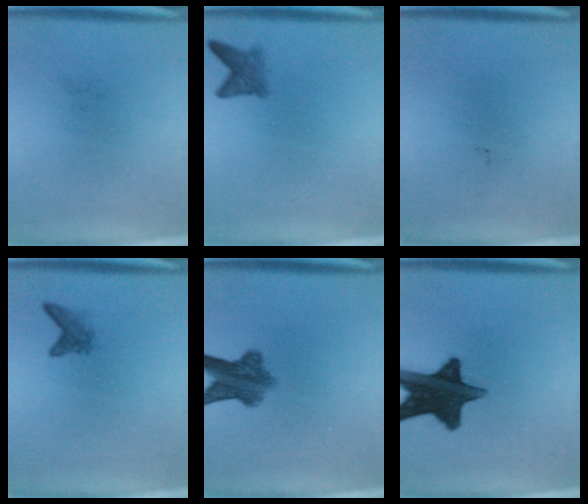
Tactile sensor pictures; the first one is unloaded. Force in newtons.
{"total": 2.5}
{"total": 0.0}
{"total": 1.7}
{"total": 7.0}
{"total": 14.8}